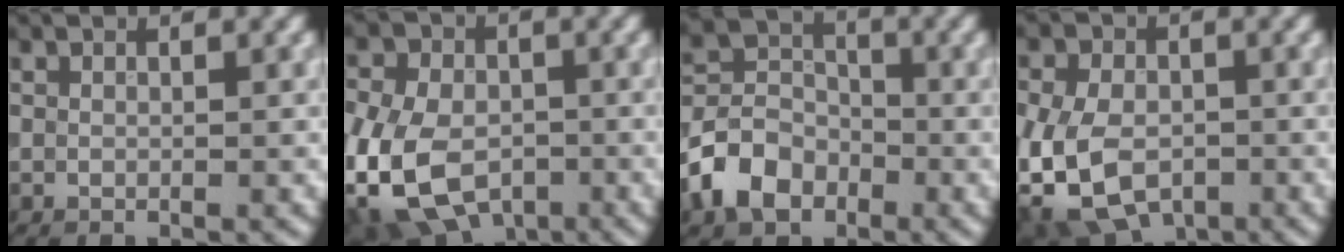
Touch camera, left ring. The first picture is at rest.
{"total": 13.6, "force": [-4.9, 10.0, 7.8], "torque": [-0.152, -0.037, -0.106]}
{"total": 6.0, "force": [-2.9, 4.4, 2.8], "torque": [-0.054, 0.003, -0.069]}
{"total": 12.4, "force": [-4.7, 9.1, 7.0], "torque": [-0.135, -0.036, -0.087]}